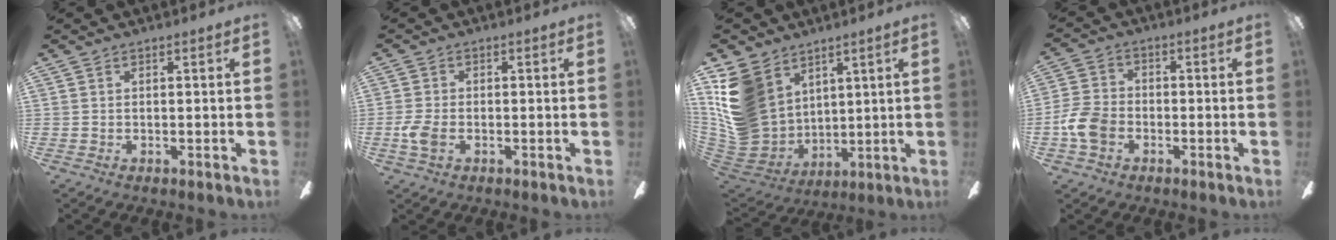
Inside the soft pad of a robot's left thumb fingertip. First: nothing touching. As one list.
[{"total": 4.6, "force": [-1.6, 2.5, 3.5], "torque": [-0.081, -0.002, -0.031]}, {"total": 16.6, "force": [7.2, 12.6, 8.2], "torque": [-0.212, -0.040, 0.143]}, {"total": 8.1, "force": [-3.0, 5.8, 4.8], "torque": [-0.111, 0.017, -0.055]}]